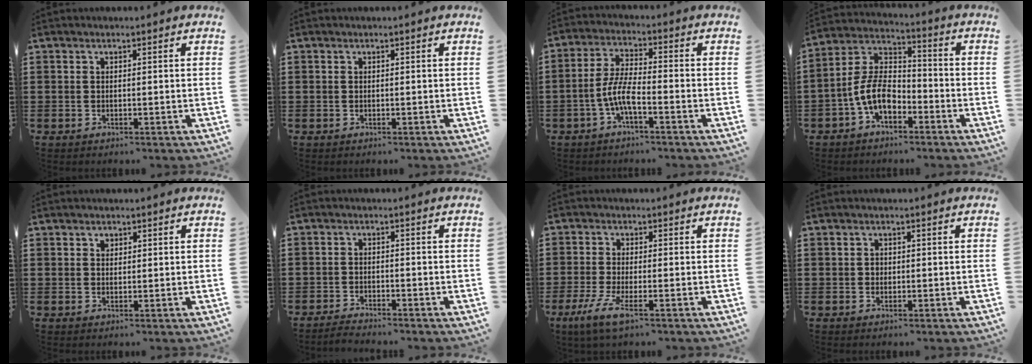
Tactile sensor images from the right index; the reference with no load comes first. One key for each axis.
{"total": 0.0}
{"total": 6.4, "fx": -2.8, "fy": 1.5, "fz": 5.6, "tx": -0.136, "ty": -0.012, "tz": -0.060}
{"total": 9.0, "fx": -3.8, "fy": 4.7, "fz": 6.6, "tx": -0.162, "ty": 0.001, "tz": -0.078}
{"total": 1.0, "fx": 0.5, "fy": 0.7, "fz": 0.3, "tx": -0.007, "ty": 0.003, "tz": 0.011}
{"total": 1.8, "fx": -1.8, "fy": 0.0, "fz": -0.1, "tx": -0.004, "ty": 0.004, "tz": -0.038}
{"total": 4.3, "fx": -2.3, "fy": 0.6, "fz": 3.5, "tx": -0.088, "ty": -0.014, "tz": -0.046}
{"total": 0.8, "fx": 0.0, "fy": 0.7, "fz": 0.3, "tx": -0.008, "ty": 0.003, "tz": 0.001}